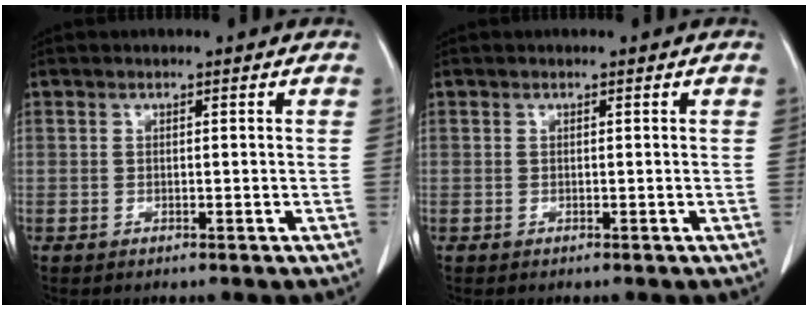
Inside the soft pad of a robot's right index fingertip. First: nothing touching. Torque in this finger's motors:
{"motor_torque": [0.00, 0.01, 0.00, 0.00]}